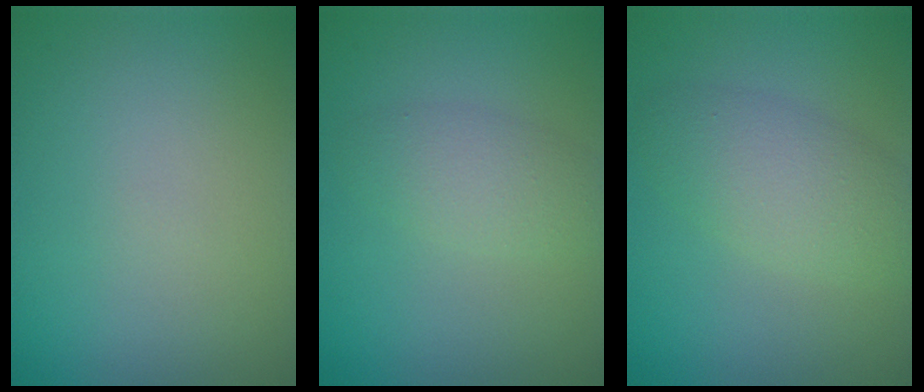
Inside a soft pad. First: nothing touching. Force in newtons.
{"total": 2.5, "press": 2.5, "slide": 0.1}
{"total": 4.1, "press": 4.1, "slide": 0.1}